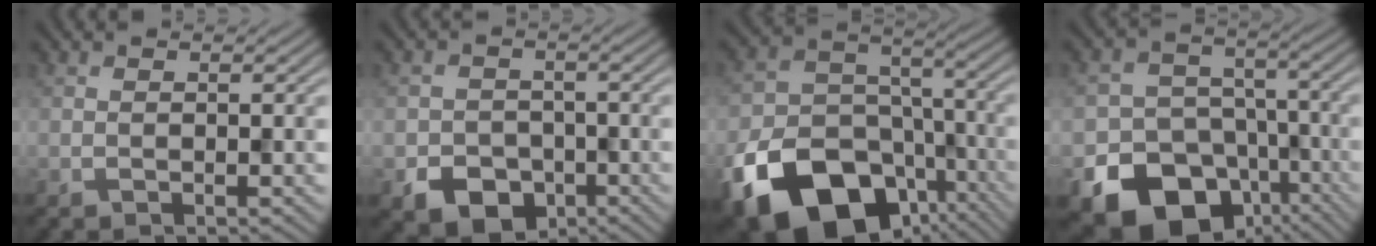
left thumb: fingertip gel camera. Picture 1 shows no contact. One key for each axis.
{"total": 6.2, "fx": -3.0, "fy": 4.7, "fz": 2.7, "tx": -0.051, "ty": -0.017, "tz": -0.051}
{"total": 19.6, "fx": -11.0, "fy": 13.2, "fz": 9.5, "tx": -0.205, "ty": -0.052, "tz": -0.164}
{"total": 18.3, "fx": -10.4, "fy": 13.6, "fz": 6.5, "tx": -0.112, "ty": -0.074, "tz": -0.168}